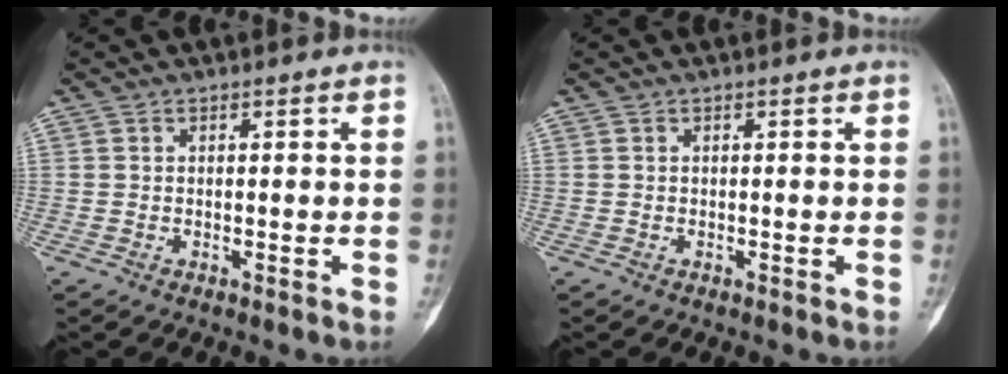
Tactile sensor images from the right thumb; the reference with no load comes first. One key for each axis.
{"total": 0.0}